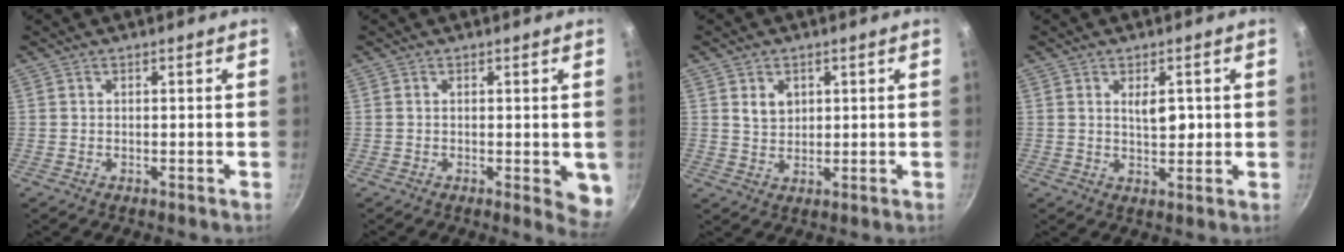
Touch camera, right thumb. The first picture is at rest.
{"total": 4.7, "force": [-0.5, 1.7, 4.4], "torque": [-0.040, -0.009, -0.006]}
{"total": 3.8, "force": [1.3, 3.1, 1.8], "torque": [-0.014, -0.004, 0.025]}
{"total": 4.1, "force": [0.9, 2.1, 3.4], "torque": [-0.035, -0.011, 0.014]}